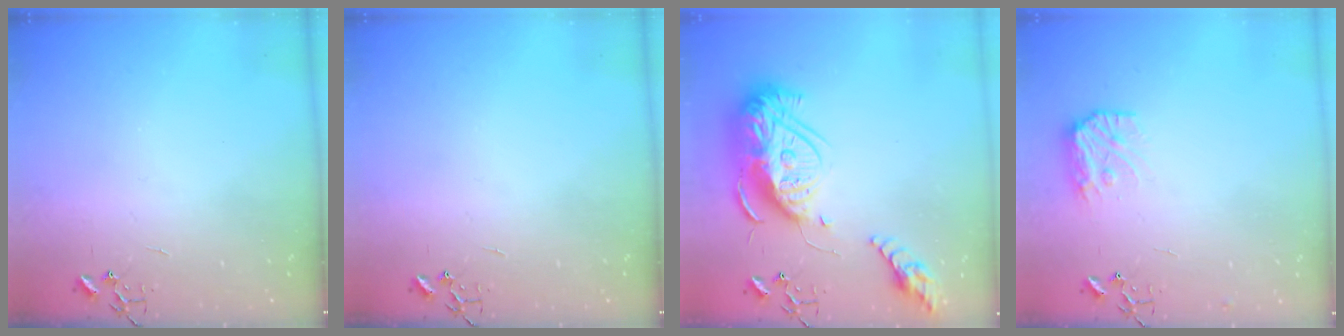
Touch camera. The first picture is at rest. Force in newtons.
{"total": 0.0}
{"total": 22.8, "press": 22.7, "slide": 2.2}
{"total": 10.4, "press": 10.4, "slide": 0.6}